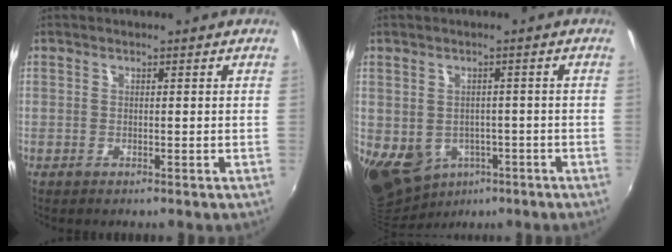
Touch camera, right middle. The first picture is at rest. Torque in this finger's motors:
{"motor_torque": [-0.07, -0.26, 0.20, 0.08]}